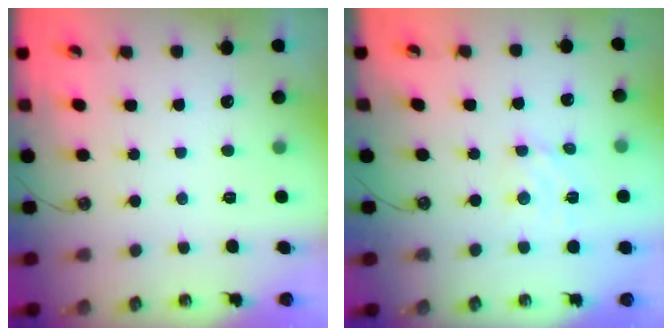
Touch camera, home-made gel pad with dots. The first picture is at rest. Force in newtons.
{"total": 3.4, "press": 3.3, "slide": 0.6}